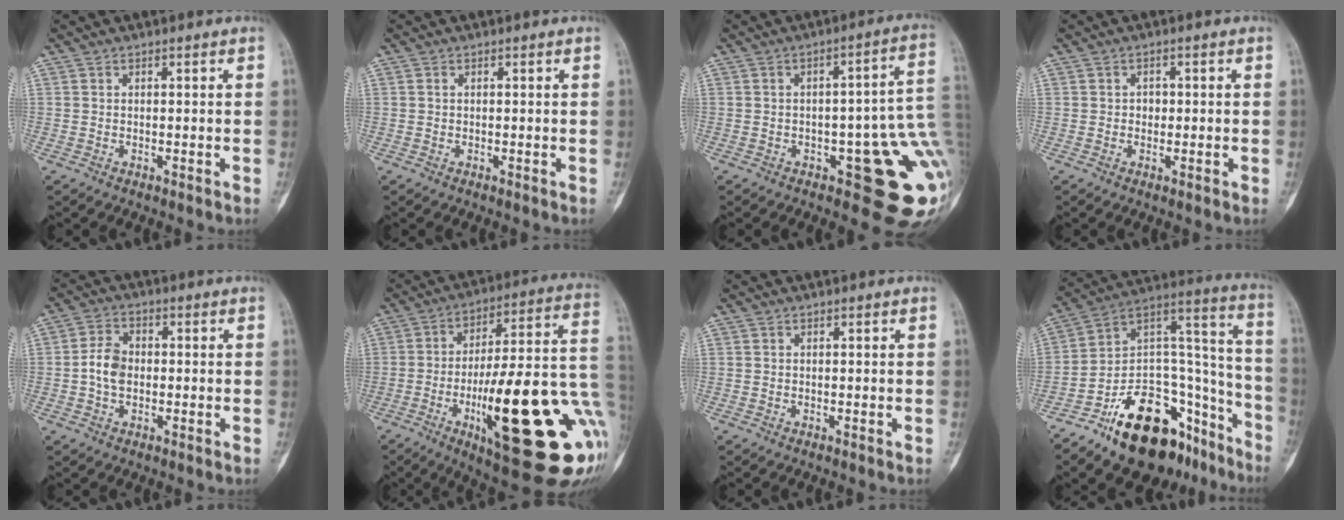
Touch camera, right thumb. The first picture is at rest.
{"total": 0.0}
{"total": 16.1, "force": [-4.1, 6.1, 14.3], "torque": [-0.112, 0.029, -0.040]}
{"total": 1.5, "force": [-0.1, 1.2, 0.8], "torque": [-0.003, 0.004, -0.005]}
{"total": 5.4, "force": [-0.5, 3.8, 3.8], "torque": [-0.068, 0.014, -0.015]}
{"total": 31.8, "force": [-7.9, 8.2, 29.7], "torque": [-0.380, 0.000, -0.110]}
{"total": 0.0}
{"total": 27.1, "force": [-16.6, 13.9, 16.4], "torque": [-0.188, 0.115, -0.264]}